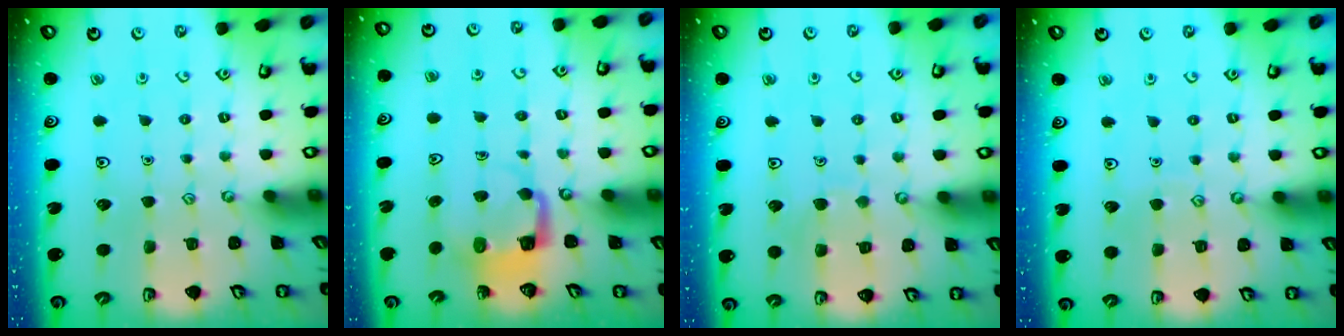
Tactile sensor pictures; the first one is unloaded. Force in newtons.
{"total": 4.4, "press": 4.4, "slide": 0.1}
{"total": 5.3, "press": 5.3, "slide": 0.5}
{"total": 3.5, "press": 3.5, "slide": 0.3}